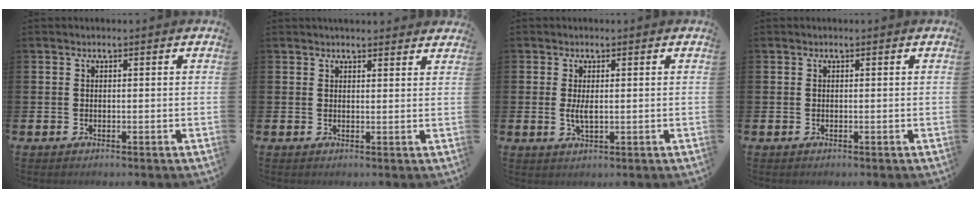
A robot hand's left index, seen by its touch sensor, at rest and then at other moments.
{"total": 2.1, "force": [2.1, 0.2, -0.1], "torque": [0.011, -0.013, 0.037]}
{"total": 2.1, "force": [0.2, 0.7, 2.0], "torque": [-0.026, -0.004, 0.000]}
{"total": 0.0}